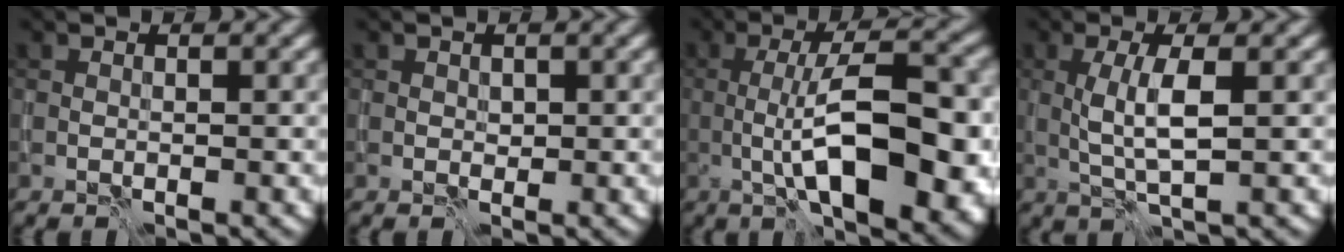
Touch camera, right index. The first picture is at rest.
{"total": 0.7, "force": [0.1, 0.6, 0.2], "torque": [-0.003, -0.003, 0.004]}
{"total": 10.0, "force": [-2.4, 2.8, 9.3], "torque": [-0.146, 0.008, -0.042]}
{"total": 3.4, "force": [0.0, 0.6, 3.3], "torque": [-0.066, 0.004, 0.000]}